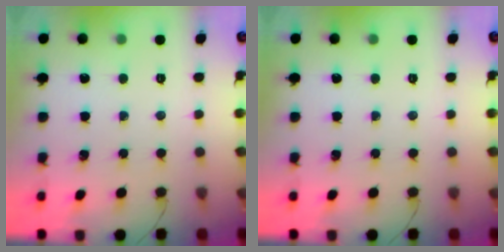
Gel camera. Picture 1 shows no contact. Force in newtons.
{"total": 0.0}